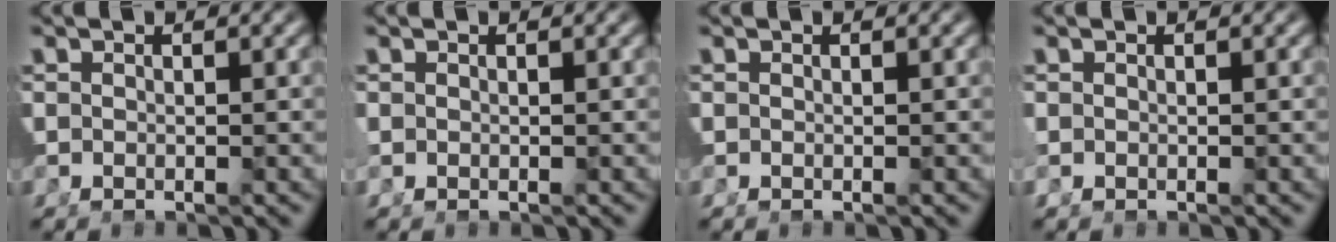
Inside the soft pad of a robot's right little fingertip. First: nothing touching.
{"total": 0.7, "force": [0.1, 0.5, 0.5], "torque": [-0.017, -0.005, 0.004]}
{"total": 0.0}
{"total": 1.0, "force": [-0.2, 0.8, 0.6], "torque": [-0.022, -0.005, 0.000]}